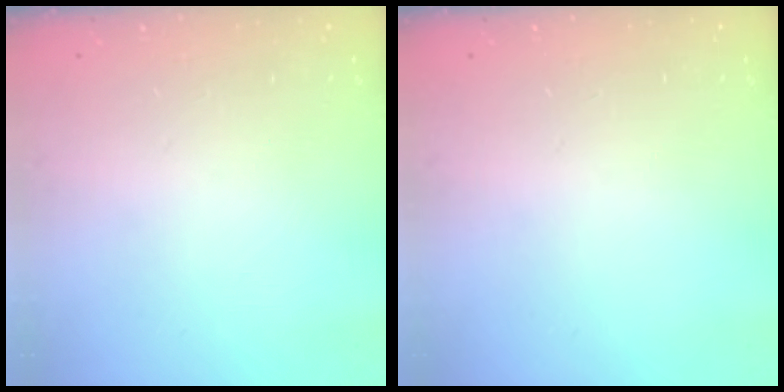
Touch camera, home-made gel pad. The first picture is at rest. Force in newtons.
{"total": 0.0}